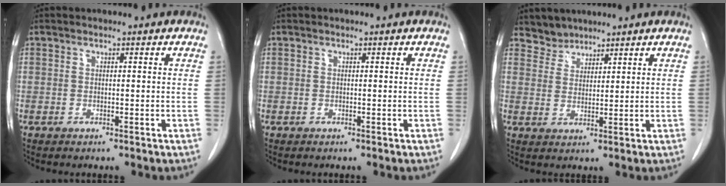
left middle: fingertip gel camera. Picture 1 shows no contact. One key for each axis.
{"total": 0.0}
{"total": 3.2, "fx": 2.9, "fy": 1.2, "fz": -0.6, "tx": 0.018, "ty": 0.005, "tz": 0.054}